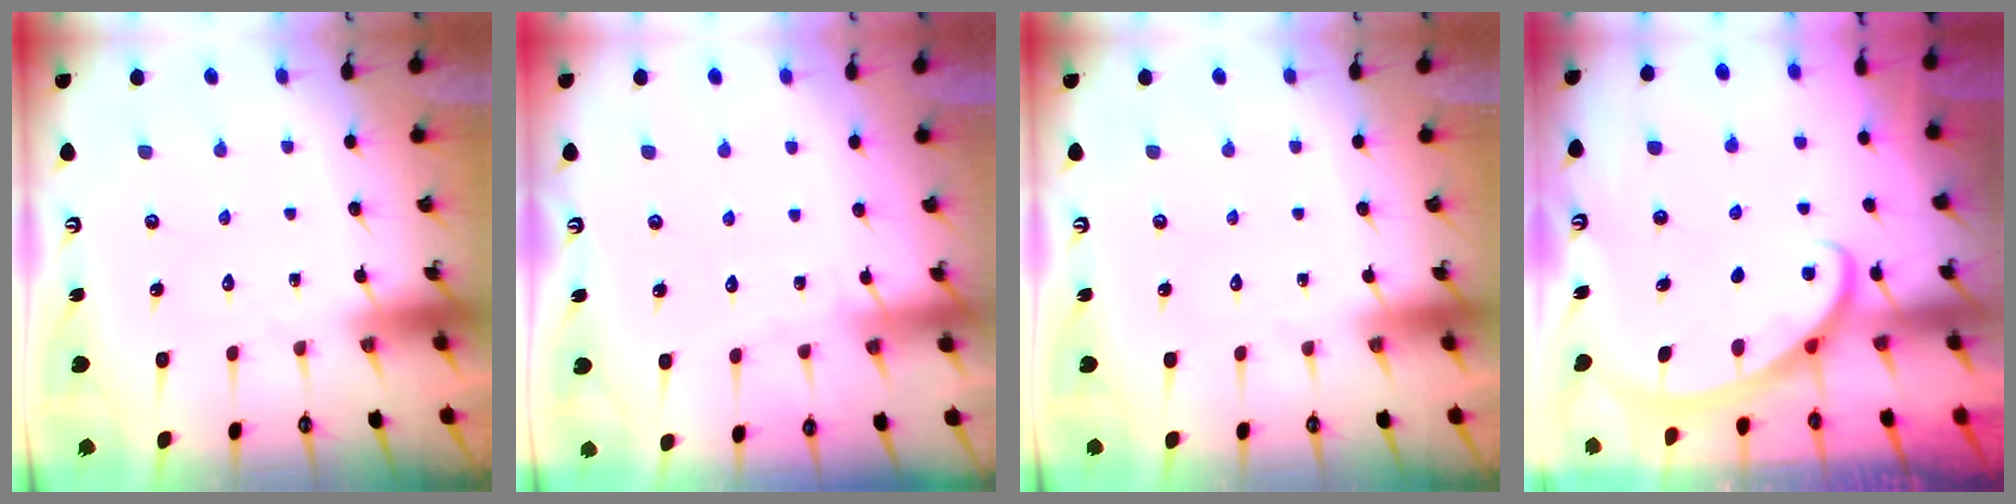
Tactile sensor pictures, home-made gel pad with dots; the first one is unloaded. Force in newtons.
{"total": 2.5, "press": 2.5, "slide": 0.3}
{"total": 0.0}
{"total": 2.8, "press": 2.8, "slide": 0.4}